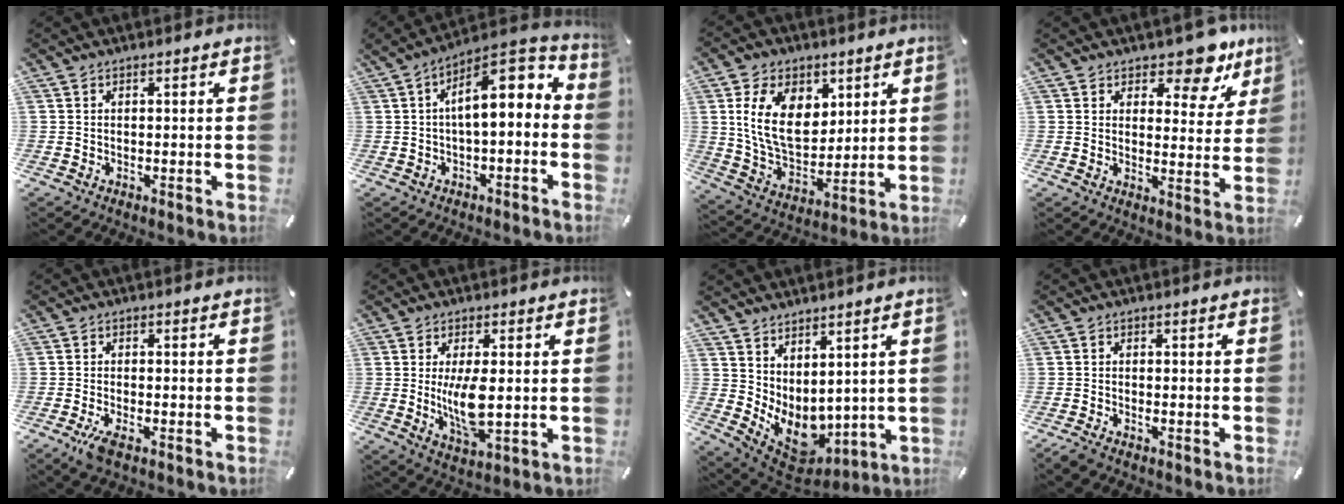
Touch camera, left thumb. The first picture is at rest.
{"total": 11.8, "force": [2.1, 5.3, 10.3], "torque": [-0.152, -0.012, 0.032]}
{"total": 15.6, "force": [4.8, 10.8, 10.2], "torque": [-0.203, -0.003, 0.088]}
{"total": 9.8, "force": [7.3, 4.3, 4.8], "torque": [-0.047, -0.058, 0.123]}
{"total": 3.7, "force": [-2.2, 1.1, 2.8], "torque": [-0.054, -0.001, -0.037]}
{"total": 9.2, "force": [0.1, 3.6, 8.5], "torque": [-0.175, -0.022, -0.007]}
{"total": 8.9, "force": [0.1, 7.6, 4.5], "torque": [-0.073, -0.037, 0.015]}
{"total": 1.3, "force": [-1.1, 0.2, 0.7], "torque": [-0.012, 0.001, -0.020]}